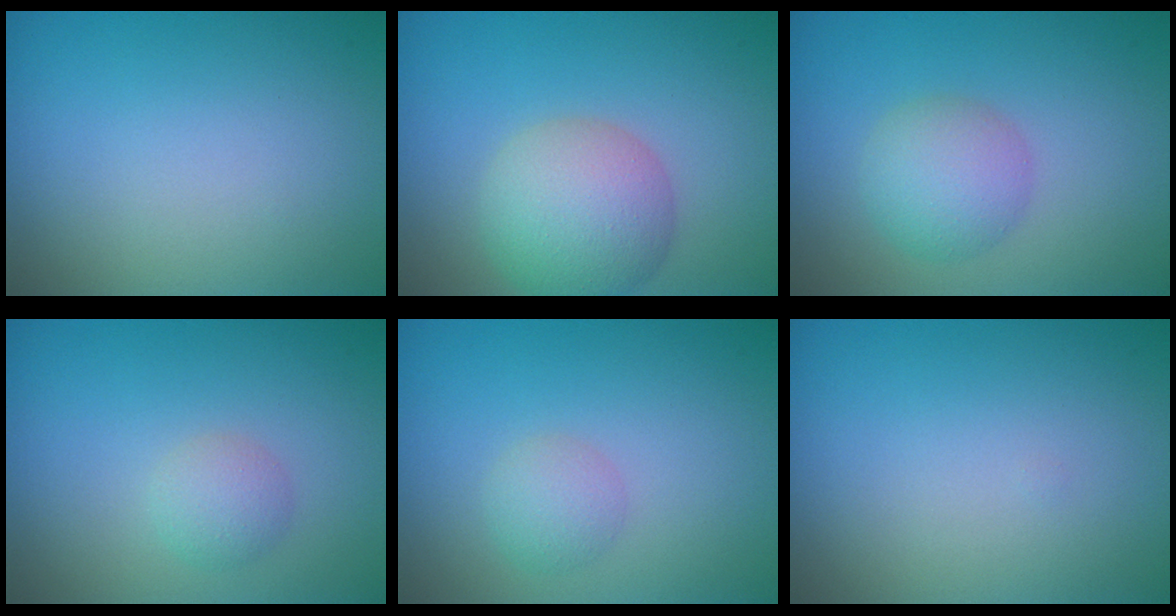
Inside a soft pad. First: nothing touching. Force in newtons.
{"total": 5.8, "press": 5.8, "slide": 0.4}
{"total": 3.5, "press": 3.5, "slide": 0.1}
{"total": 1.7, "press": 1.7, "slide": 0.0}
{"total": 1.8, "press": 1.8, "slide": 0.0}
{"total": 0.0}